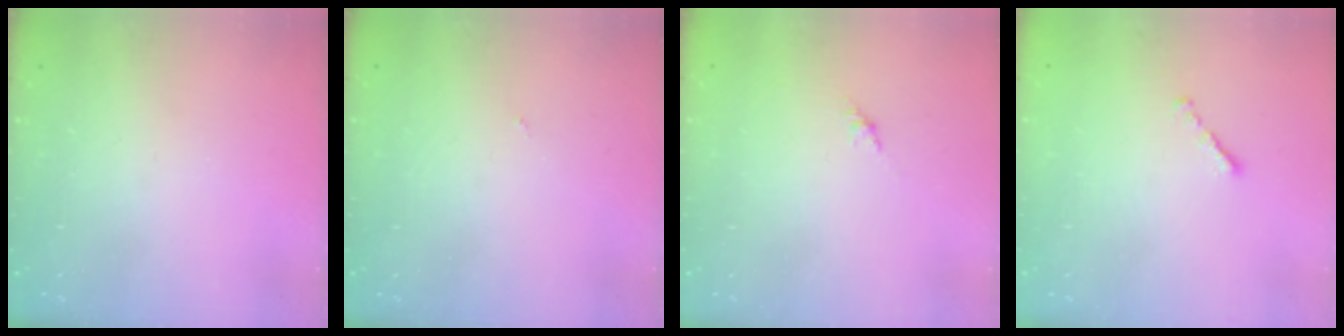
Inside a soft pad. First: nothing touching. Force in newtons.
{"total": 0.0}
{"total": 2.7, "press": 2.6, "slide": 0.7}
{"total": 0.8, "press": 0.7, "slide": 0.4}